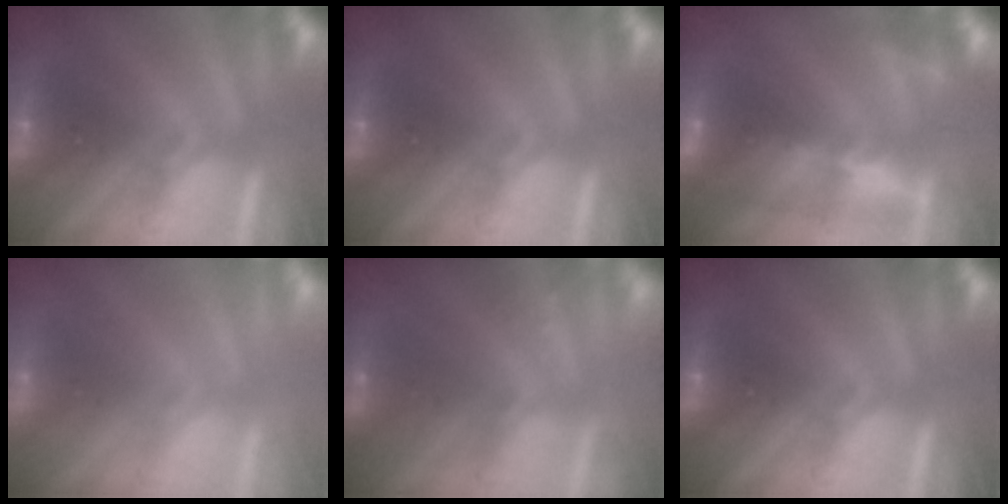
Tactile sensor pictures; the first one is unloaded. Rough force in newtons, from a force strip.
{"total": 0.0}
{"total": 7.8}
{"total": 2.7}
{"total": 2.3}
{"total": 0.0}